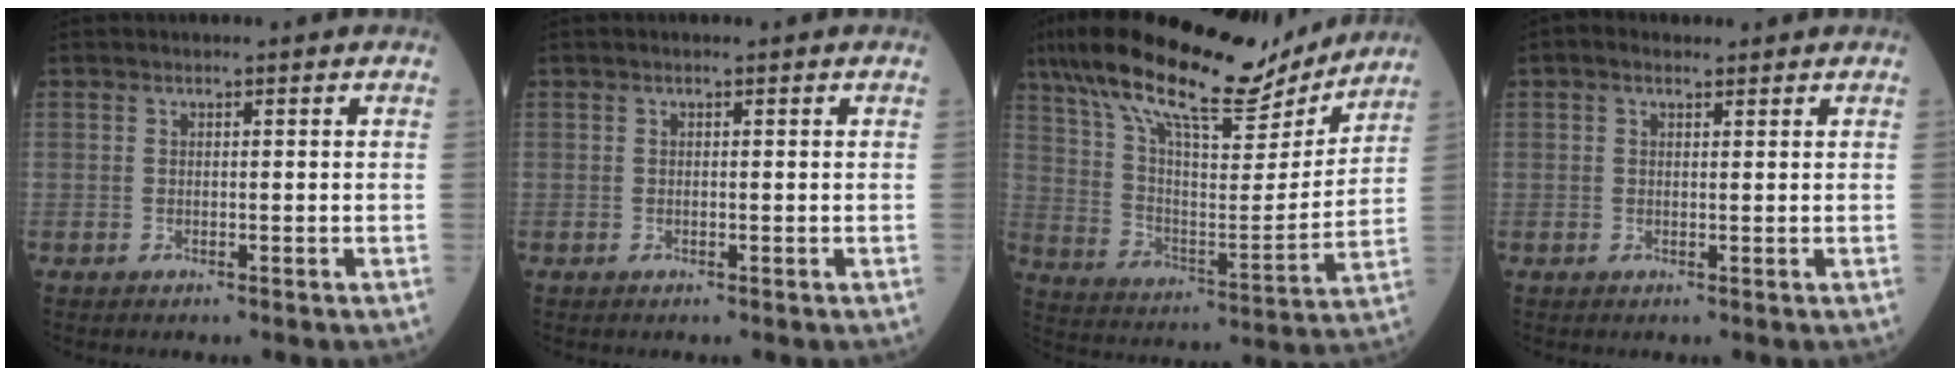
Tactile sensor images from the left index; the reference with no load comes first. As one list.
[{"total": 0.0}, {"total": 22.7, "force": [18.5, 5.2, 12.1], "torque": [-0.221, 0.018, 0.298]}, {"total": 1.6, "force": [1.0, 0.9, 0.9], "torque": [-0.024, 0.015, 0.014]}]